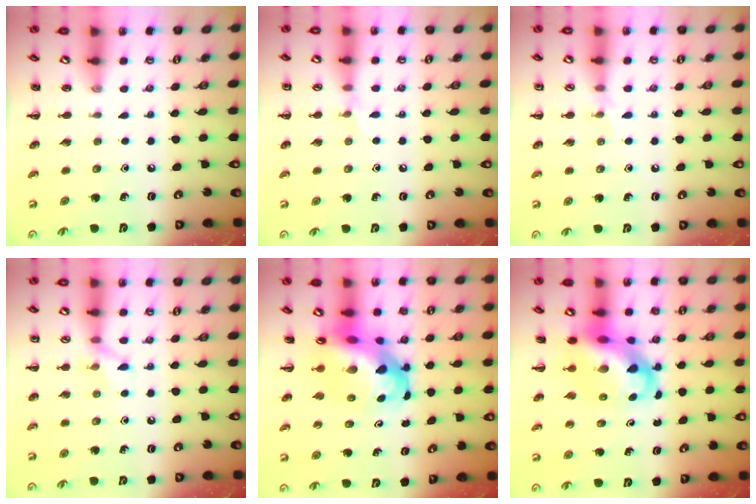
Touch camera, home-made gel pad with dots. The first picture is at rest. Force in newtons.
{"total": 4.4, "press": 4.2, "slide": 1.3}
{"total": 3.9, "press": 3.7, "slide": 1.2}
{"total": 6.7, "press": 6.5, "slide": 1.7}
{"total": 8.9, "press": 8.5, "slide": 2.8}
{"total": 10.7, "press": 10.3, "slide": 3.1}